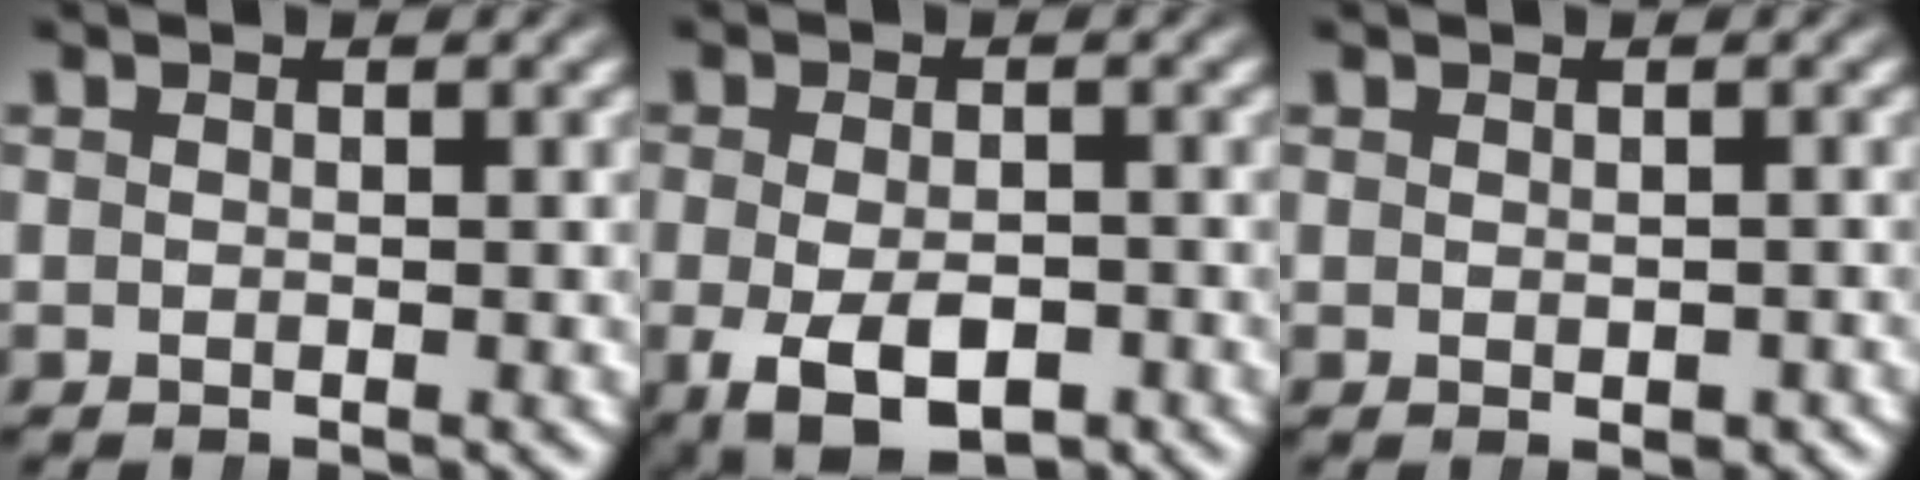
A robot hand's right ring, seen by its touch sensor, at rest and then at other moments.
{"total": 7.4, "force": [-3.7, 4.1, 5.0], "torque": [-0.092, -0.044, -0.033]}
{"total": 0.9, "force": [-0.4, 0.4, 0.7], "torque": [-0.004, -0.007, -0.001]}